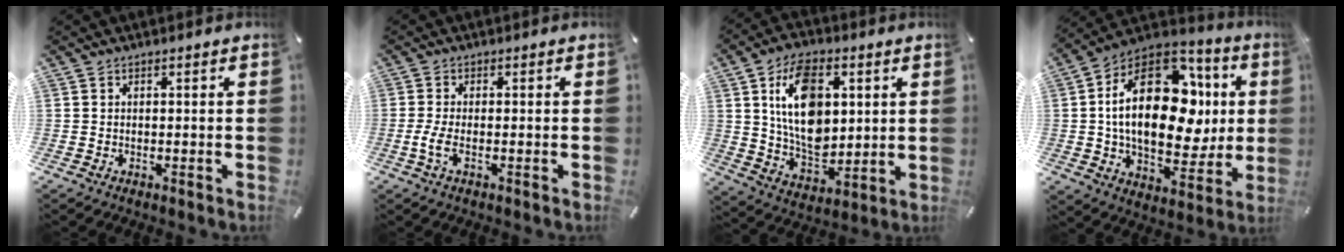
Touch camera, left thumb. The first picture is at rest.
{"total": 3.6, "force": [-0.9, 1.3, 3.3], "torque": [-0.076, -0.003, -0.021]}
{"total": 16.2, "force": [3.7, 10.6, 11.7], "torque": [-0.228, 0.005, 0.064]}
{"total": 26.9, "force": [3.8, 16.5, 20.9], "torque": [-0.365, -0.005, 0.068]}